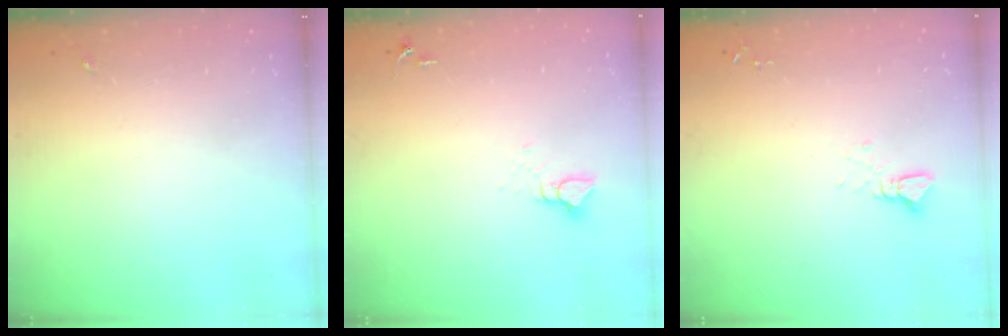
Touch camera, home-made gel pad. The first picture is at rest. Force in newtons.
{"total": 3.9, "press": 3.9, "slide": 0.4}
{"total": 2.4, "press": 2.4, "slide": 0.1}